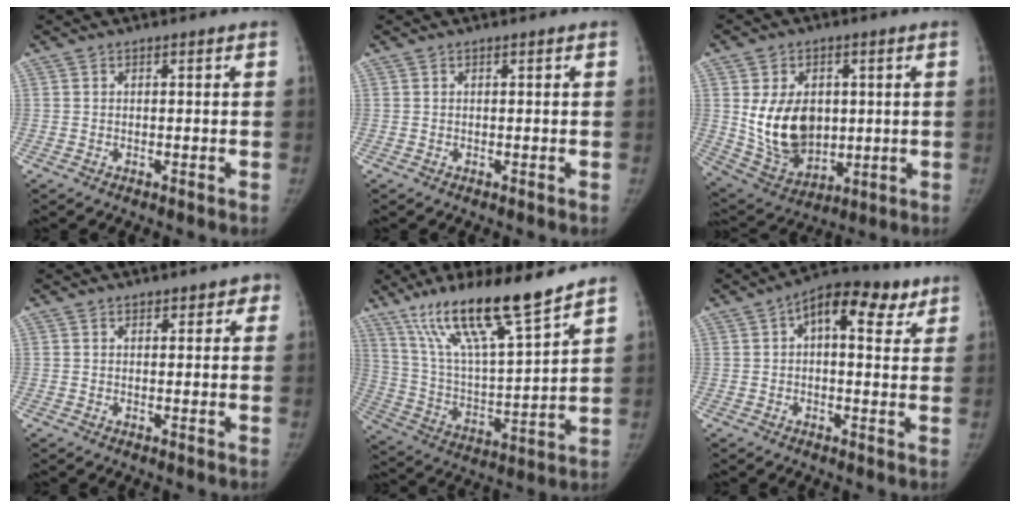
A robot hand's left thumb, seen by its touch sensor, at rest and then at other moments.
{"total": 0.0}
{"total": 14.5, "force": [1.4, 10.5, 9.9], "torque": [-0.131, -0.018, 0.048]}
{"total": 2.5, "force": [1.6, 1.7, 1.1], "torque": [0.020, -0.003, 0.015]}
{"total": 19.3, "force": [13.9, 2.8, 13.1], "torque": [-0.211, -0.067, 0.257]}
{"total": 11.9, "force": [4.9, 6.1, 8.9], "torque": [-0.092, 0.016, 0.062]}